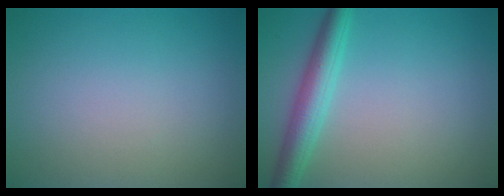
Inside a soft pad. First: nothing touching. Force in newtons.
{"total": 3.9, "press": 3.9, "slide": 0.2}